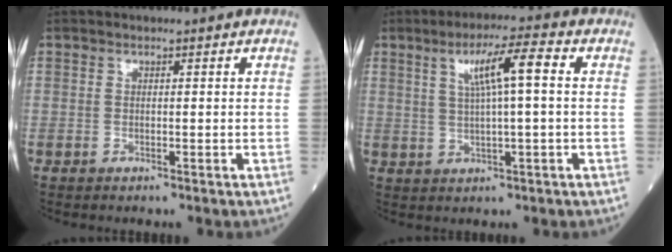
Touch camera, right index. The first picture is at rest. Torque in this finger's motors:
{"motor_torque": [0.68, 0.04, 0.13, 0.04]}